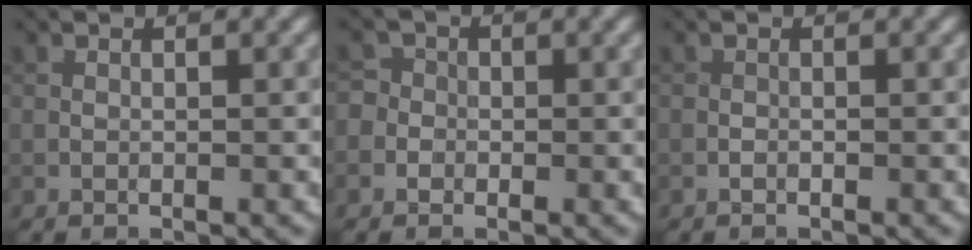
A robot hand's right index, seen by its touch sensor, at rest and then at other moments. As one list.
[{"total": 3.9, "force": [-0.9, 3.7, 1.0], "torque": [0.008, 0.018, -0.052]}, {"total": 0.0}]